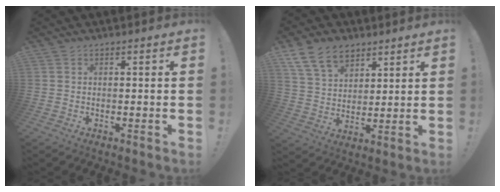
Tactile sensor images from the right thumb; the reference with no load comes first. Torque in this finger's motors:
{"motor_torque": [0.40, 2.34, 0.55, 0.78, 0.00]}